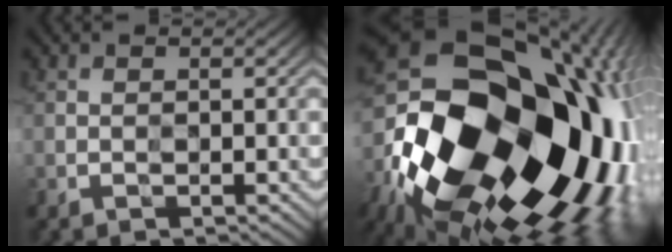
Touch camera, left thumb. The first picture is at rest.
{"total": 22.2, "force": [-5.8, 14.6, 15.6], "torque": [-0.307, -0.029, -0.106]}